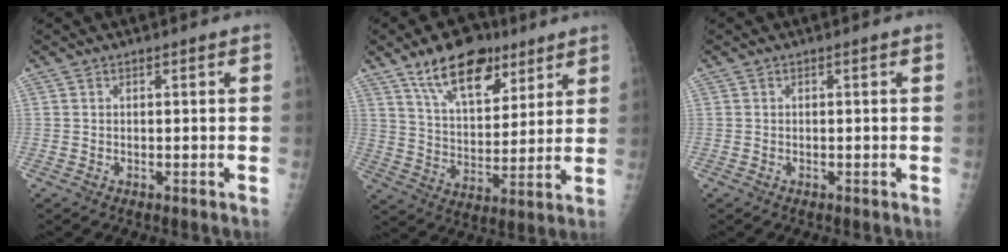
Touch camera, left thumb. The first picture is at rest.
{"total": 15.5, "force": [9.9, 7.9, 9.0], "torque": [-0.106, -0.046, 0.167]}
{"total": 0.0}